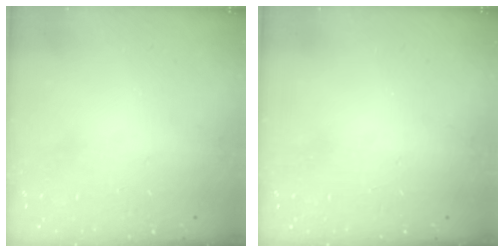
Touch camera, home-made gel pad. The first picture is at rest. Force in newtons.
{"total": 0.0}